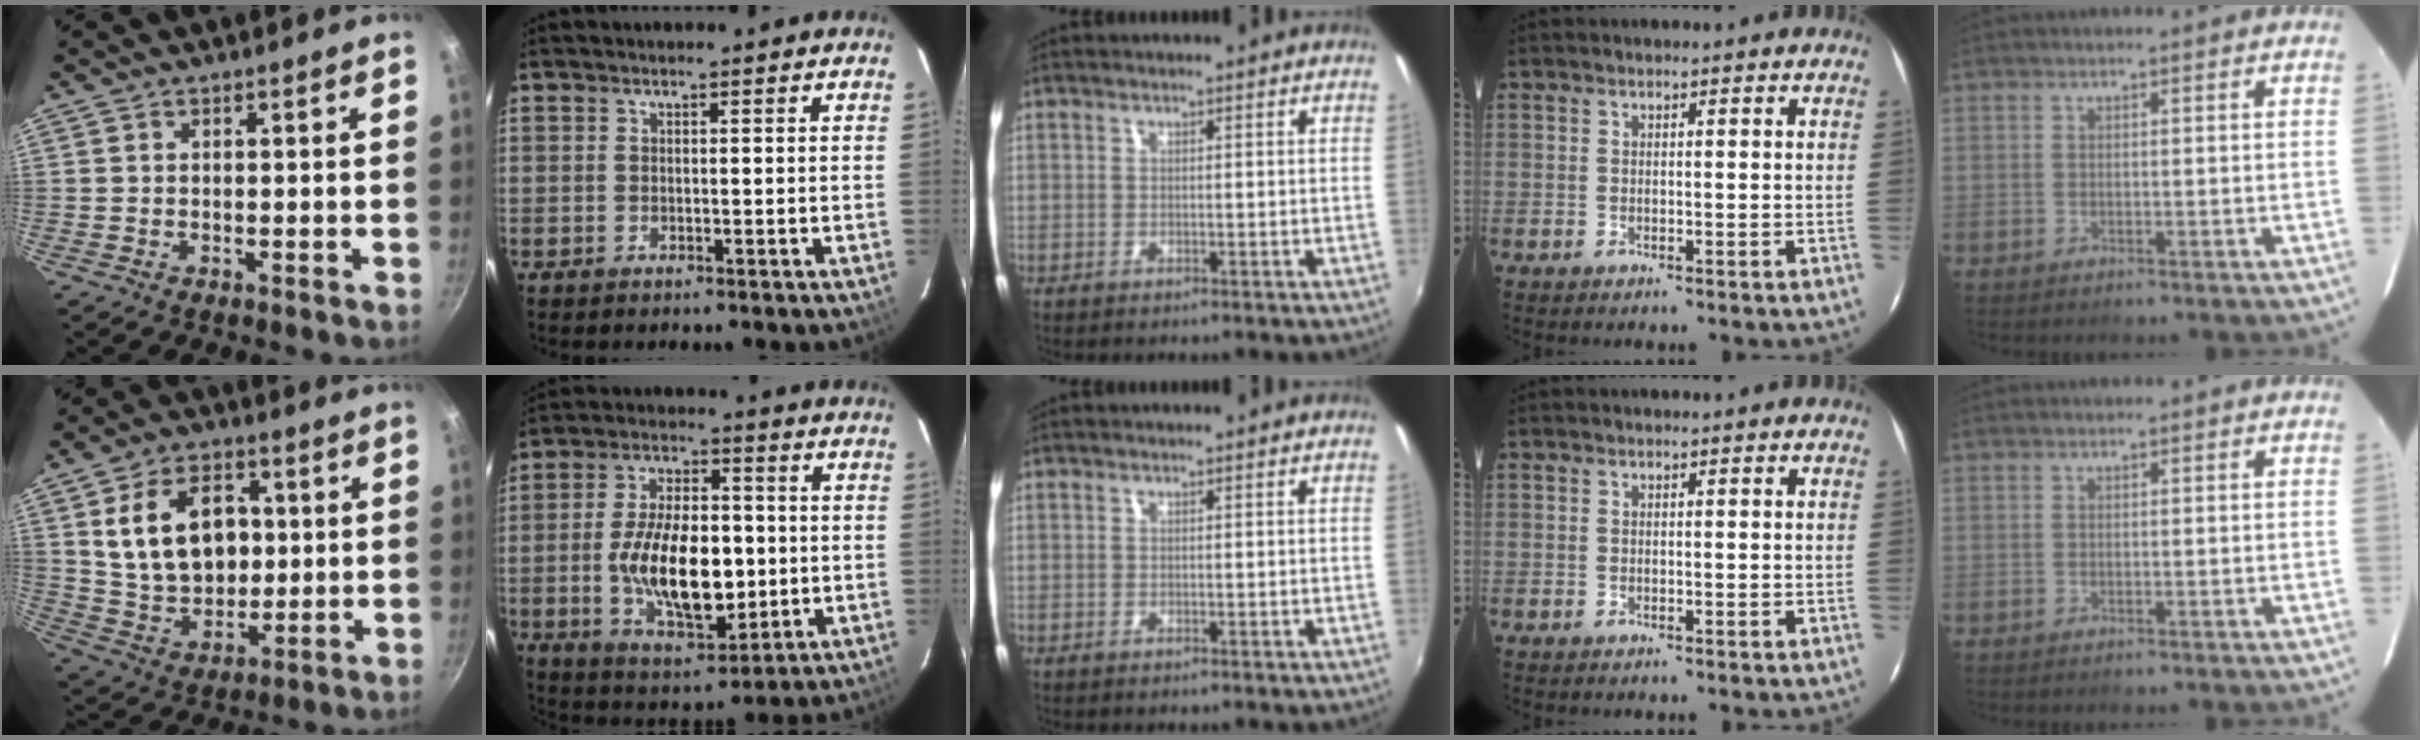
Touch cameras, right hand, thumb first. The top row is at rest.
{"thumb": {"total": 16.7, "force": [3.1, 11.8, 11.3], "torque": [-0.161, -0.003, 0.062]}, "index": {"total": 17.5, "force": [-1.9, 8.8, 15.0], "torque": [-0.279, -0.001, -0.019]}}